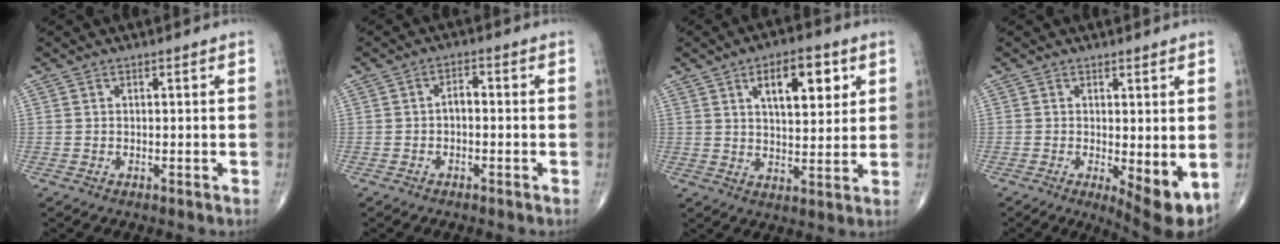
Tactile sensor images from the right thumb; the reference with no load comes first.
{"total": 2.3, "force": [-0.5, 1.3, 1.8], "torque": [-0.020, 0.014, -0.014]}
{"total": 11.0, "force": [4.5, 5.0, 8.7], "torque": [-0.103, -0.018, 0.069]}
{"total": 7.5, "force": [-1.3, 2.4, 7.0], "torque": [-0.095, -0.021, -0.014]}